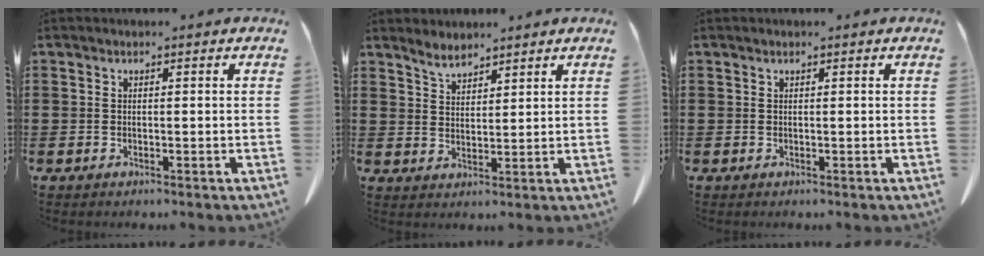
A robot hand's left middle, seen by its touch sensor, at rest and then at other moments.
{"total": 3.3, "force": [3.0, 1.0, 1.0], "torque": [-0.029, -0.004, 0.057]}
{"total": 0.0}